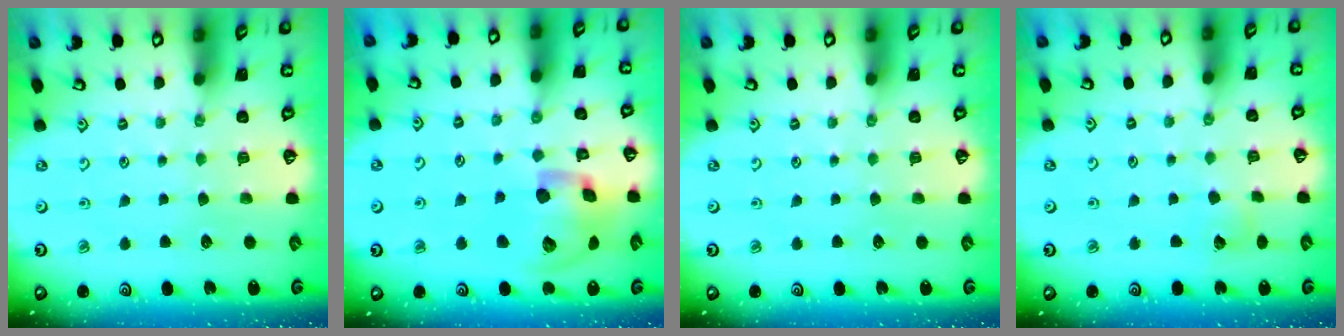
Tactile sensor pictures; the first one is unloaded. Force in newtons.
{"total": 18.2, "press": 18.0, "slide": 2.9}
{"total": 0.0}
{"total": 2.5, "press": 2.5, "slide": 0.3}